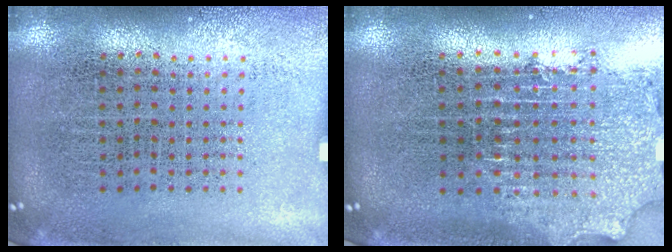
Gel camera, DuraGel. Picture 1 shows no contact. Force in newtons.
{"total": 2.0, "press": 1.6, "slide": 1.3}